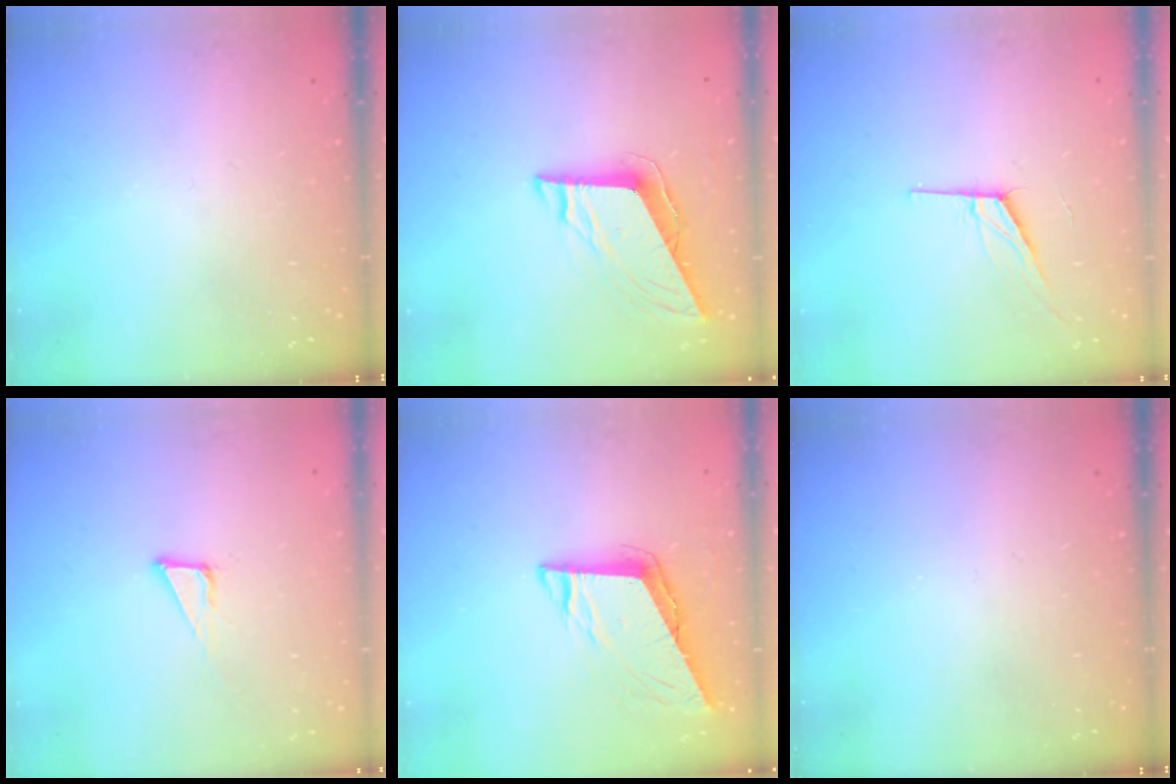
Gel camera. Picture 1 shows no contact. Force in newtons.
{"total": 8.9, "press": 8.8, "slide": 1.2}
{"total": 7.8, "press": 7.2, "slide": 3.2}
{"total": 3.8, "press": 3.8, "slide": 0.0}
{"total": 8.7, "press": 8.4, "slide": 2.1}
{"total": 0.0}